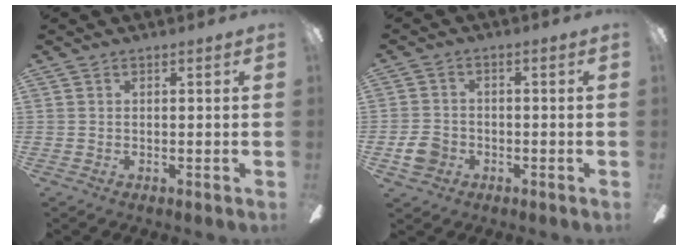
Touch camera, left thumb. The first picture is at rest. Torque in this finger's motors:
{"motor_torque": [-0.21, 0.72, 0.10, -0.18, 0.00]}